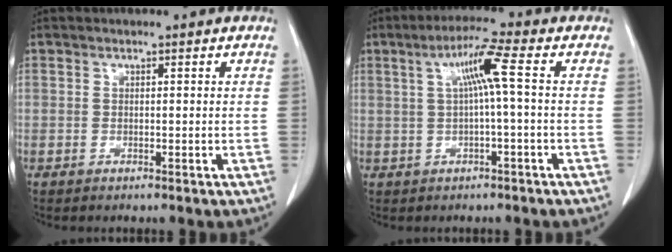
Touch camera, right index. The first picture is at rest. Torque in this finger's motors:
{"motor_torque": [0.66, 0.00, 0.20, 0.10]}